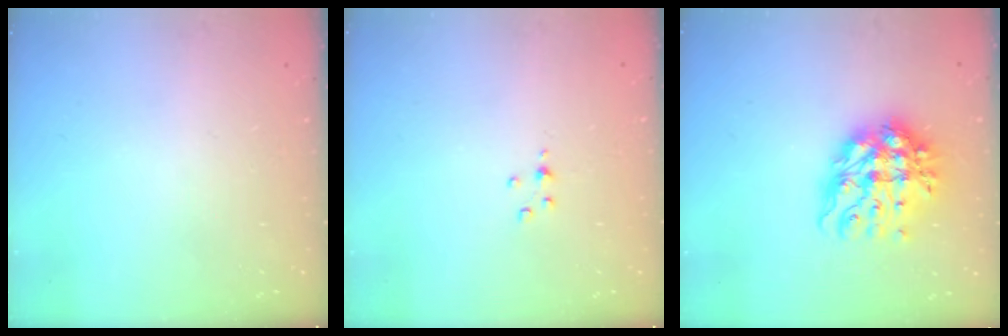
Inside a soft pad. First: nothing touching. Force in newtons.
{"total": 2.9, "press": 2.8, "slide": 0.4}
{"total": 13.6, "press": 13.6, "slide": 1.3}